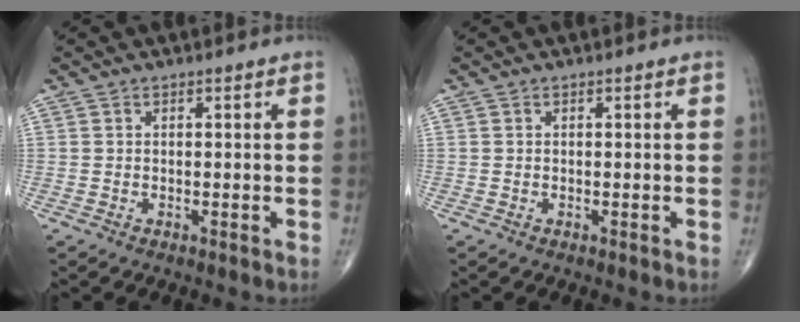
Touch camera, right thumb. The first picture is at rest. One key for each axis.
{"total": 0.0}